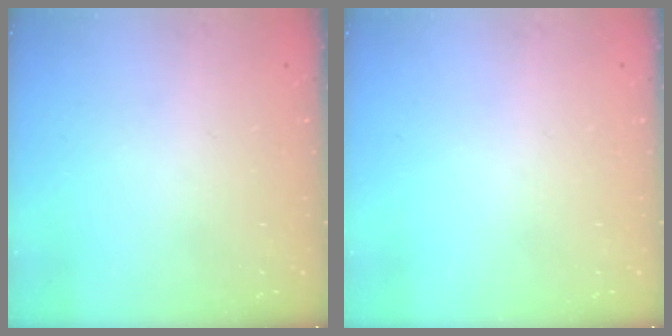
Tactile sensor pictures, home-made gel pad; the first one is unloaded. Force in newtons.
{"total": 0.0}